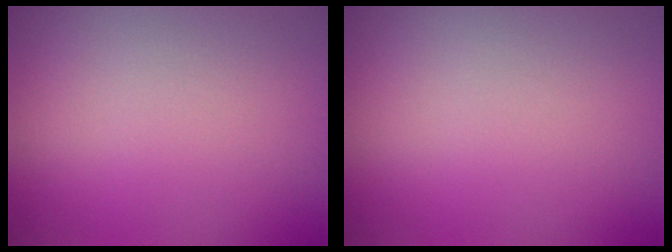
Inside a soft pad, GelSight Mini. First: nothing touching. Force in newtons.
{"total": 0.0}